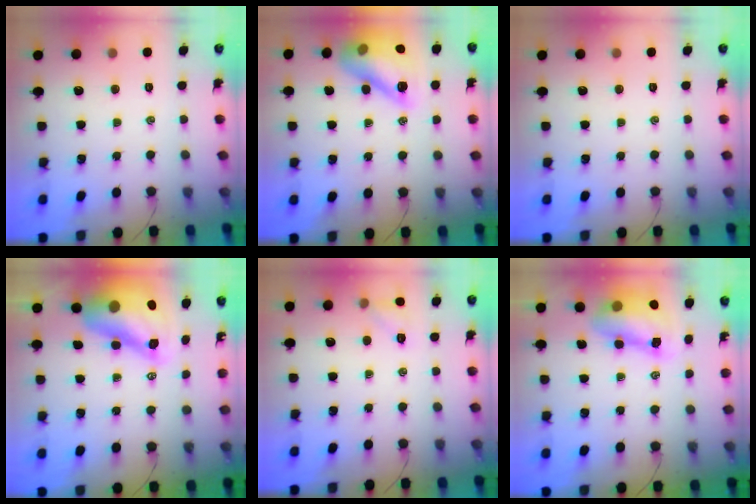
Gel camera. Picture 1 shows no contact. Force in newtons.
{"total": 16.6, "press": 16.5, "slide": 2.6}
{"total": 0.0}
{"total": 13.9, "press": 13.3, "slide": 4.1}
{"total": 6.6, "press": 6.4, "slide": 1.9}
{"total": 8.1, "press": 7.9, "slide": 2.0}